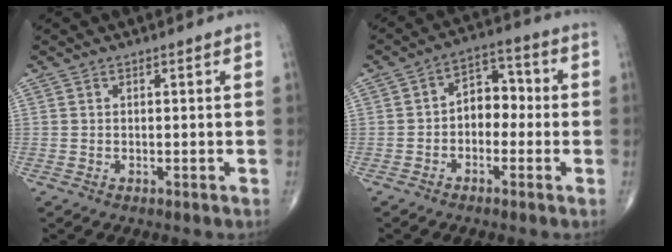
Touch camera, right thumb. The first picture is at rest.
{"total": 7.0, "force": [-0.9, 4.9, 4.9], "torque": [-0.044, 0.033, -0.030]}